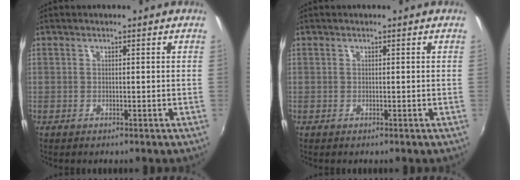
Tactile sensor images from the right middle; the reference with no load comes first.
{"total": 0.0}